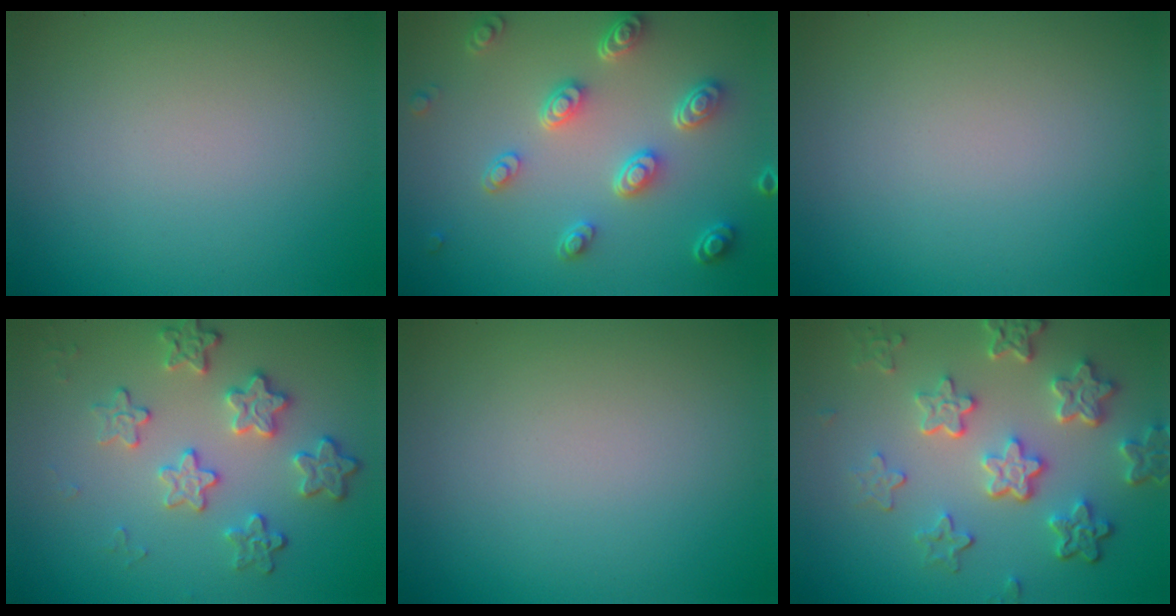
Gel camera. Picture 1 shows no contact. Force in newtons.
{"total": 4.8, "press": 3.8, "slide": 3.0}
{"total": 0.0}
{"total": 3.9, "press": 3.3, "slide": 1.9}
{"total": 0.0}
{"total": 6.0, "press": 4.5, "slide": 4.0}